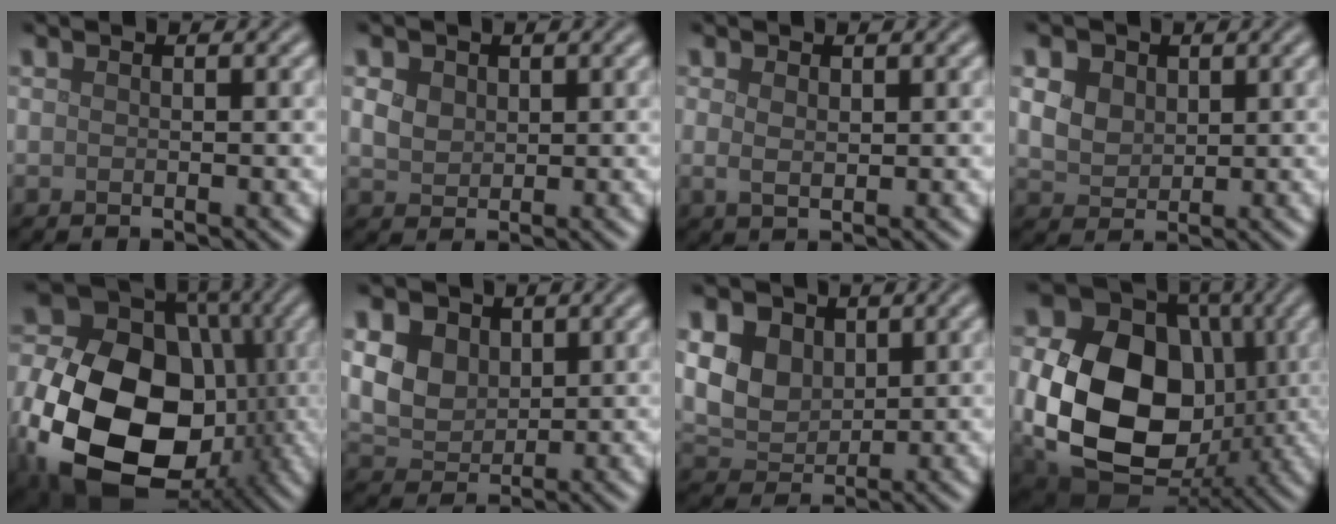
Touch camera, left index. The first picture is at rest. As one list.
[{"total": 2.4, "force": [1.0, 1.8, 1.1], "torque": [-0.026, 0.004, 0.012]}, {"total": 1.4, "force": [0.4, 0.8, 1.1], "torque": [-0.023, -0.002, 0.010]}, {"total": 7.7, "force": [3.5, 5.7, 3.8], "torque": [-0.091, 0.030, 0.046]}, {"total": 19.2, "force": [-4.4, 13.9, 12.5], "torque": [-0.249, -0.039, -0.071]}, {"total": 7.8, "force": [2.8, 5.9, 4.3], "torque": [-0.106, 0.025, 0.041]}, {"total": 6.7, "force": [2.2, 5.0, 3.9], "torque": [-0.105, 0.012, 0.035]}, {"total": 17.8, "force": [-0.8, 13.7, 11.4], "torque": [-0.213, -0.026, -0.008]}]